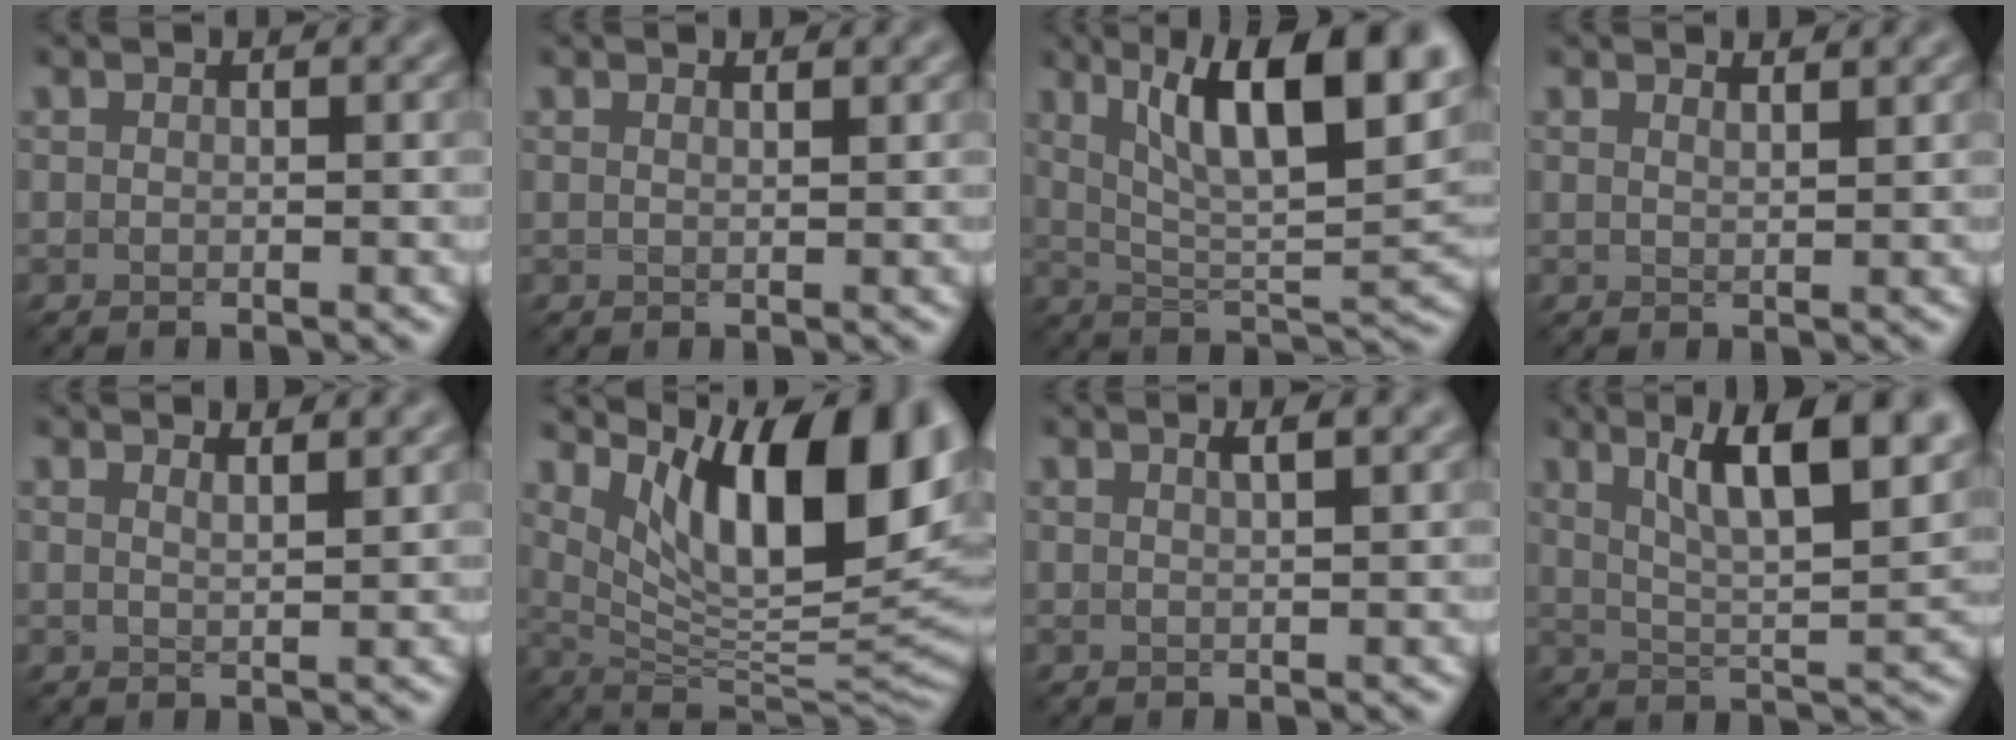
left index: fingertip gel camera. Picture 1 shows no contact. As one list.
[{"total": 1.1, "force": [0.9, 0.2, 0.5], "torque": [-0.004, 0.000, 0.010]}, {"total": 13.2, "force": [6.1, 4.3, 10.9], "torque": [-0.161, 0.008, 0.100]}, {"total": 1.7, "force": [1.4, 0.5, 0.8], "torque": [-0.005, 0.002, 0.015]}, {"total": 2.1, "force": [1.7, 0.6, 1.1], "torque": [-0.006, 0.004, 0.018]}, {"total": 14.1, "force": [6.0, 5.0, 11.8], "torque": [-0.160, -0.002, 0.103]}, {"total": 1.9, "force": [1.0, 0.5, 1.5], "torque": [-0.017, 0.004, 0.008]}, {"total": 10.9, "force": [5.2, 3.3, 9.0], "torque": [-0.121, 0.012, 0.078]}]